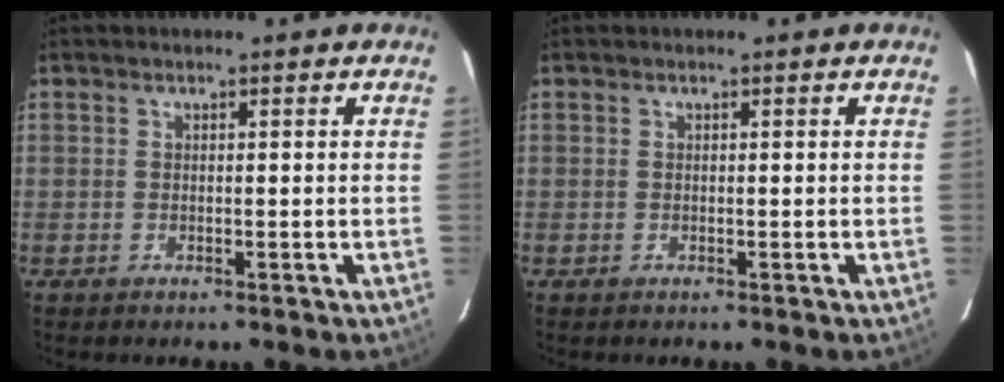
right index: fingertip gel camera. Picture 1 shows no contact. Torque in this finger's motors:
{"motor_torque": [1.68, 0.46, 0.01, 0.00]}